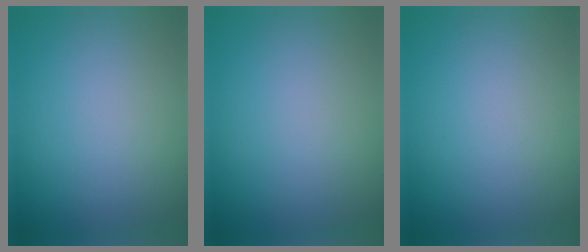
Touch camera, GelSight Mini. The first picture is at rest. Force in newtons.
{"total": 0.0}
{"total": 0.0}